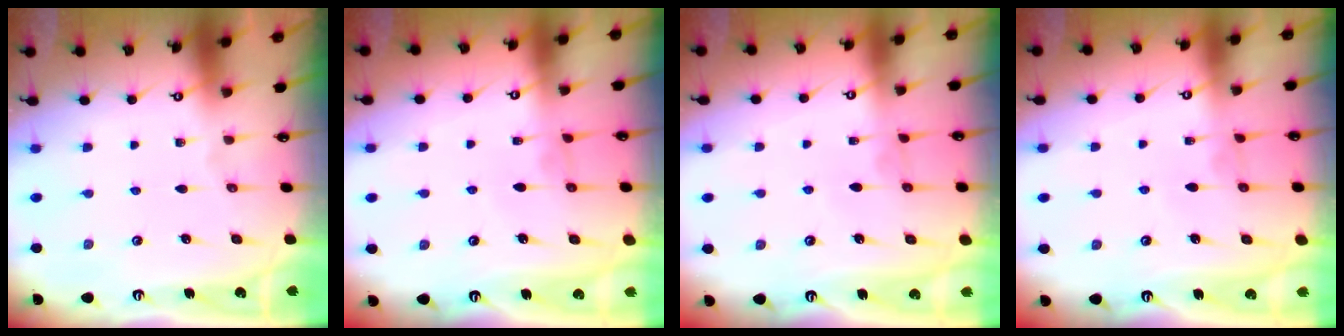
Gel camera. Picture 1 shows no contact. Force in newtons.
{"total": 0.6, "press": 0.4, "slide": 0.5}
{"total": 0.9, "press": 0.8, "slide": 0.3}
{"total": 0.9, "press": 0.8, "slide": 0.3}